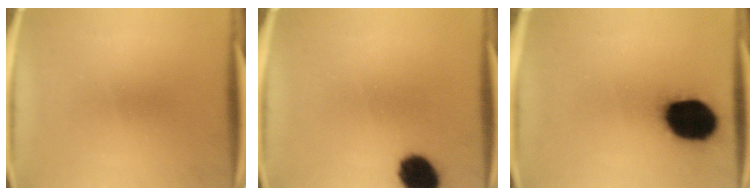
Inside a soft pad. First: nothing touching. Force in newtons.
{"total": 9.8}
{"total": 19.7}